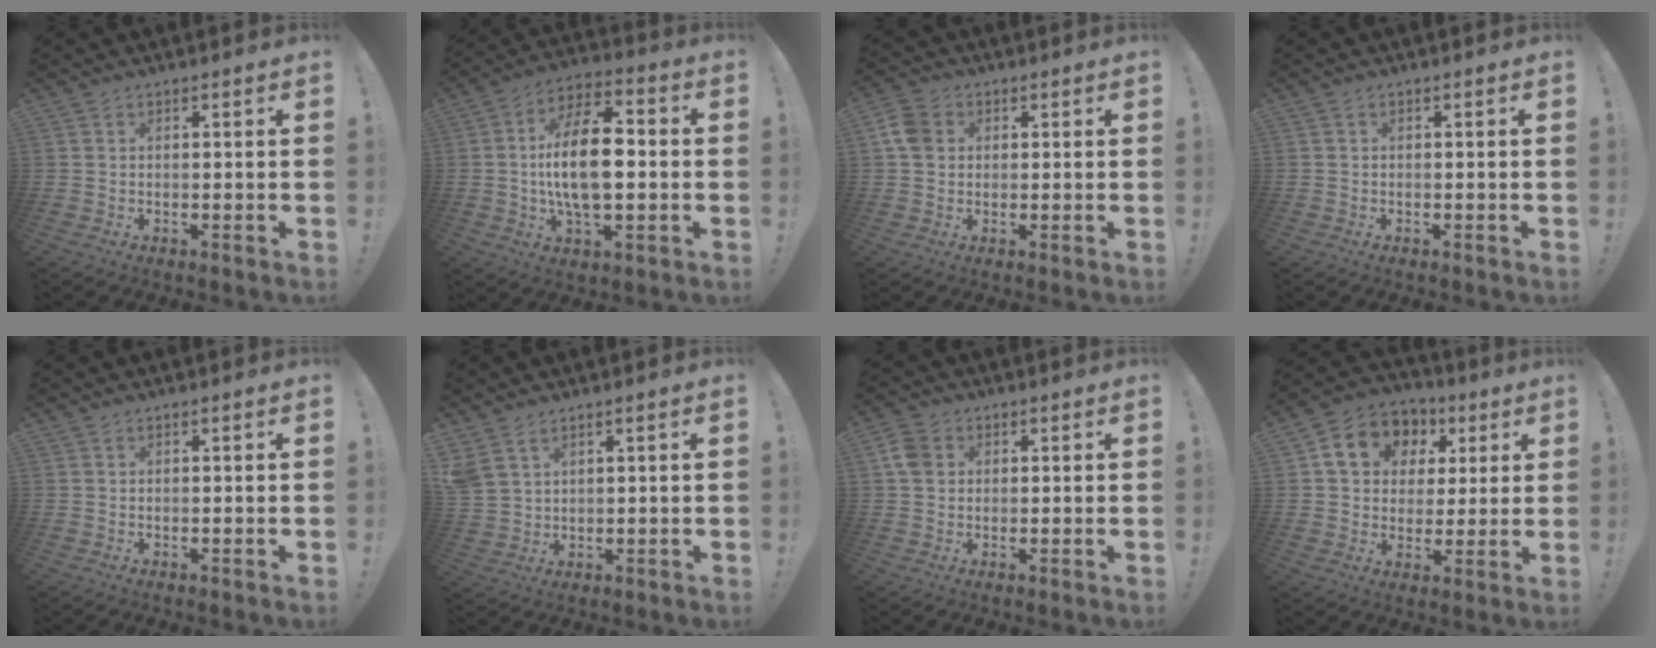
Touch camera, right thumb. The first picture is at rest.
{"total": 17.0, "force": [-0.8, 8.5, 14.8], "torque": [-0.260, 0.006, -0.023]}
{"total": 7.2, "force": [1.5, 5.8, 4.1], "torque": [-0.076, 0.008, 0.030]}
{"total": 0.6, "force": [-0.4, 0.4, -0.1], "torque": [0.003, 0.001, -0.007]}
{"total": 0.0}
{"total": 5.0, "force": [3.2, 3.0, 2.4], "torque": [-0.057, -0.010, 0.065]}
{"total": 6.1, "force": [1.3, 4.9, 3.4], "torque": [-0.057, 0.008, 0.028]}
{"total": 13.2, "force": [4.9, 10.8, 5.7], "torque": [-0.080, -0.017, 0.100]}